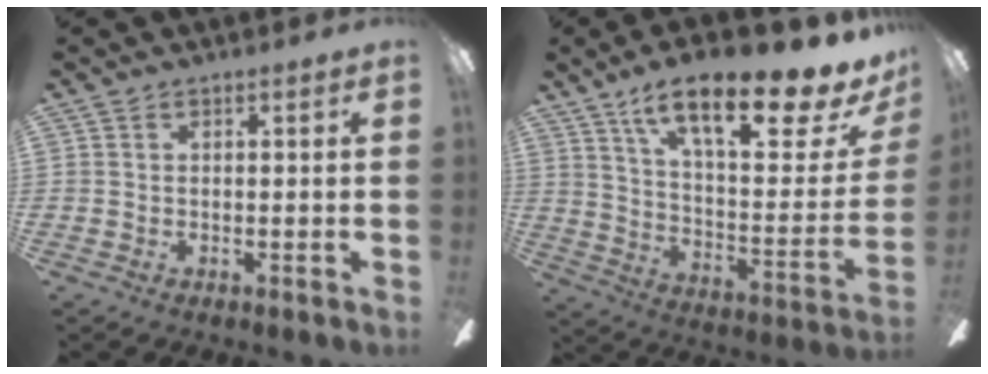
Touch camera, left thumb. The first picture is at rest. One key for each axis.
{"total": 21.6, "fx": 14.8, "fy": 5.3, "fz": 14.7, "tx": -0.220, "ty": -0.104, "tz": 0.236}